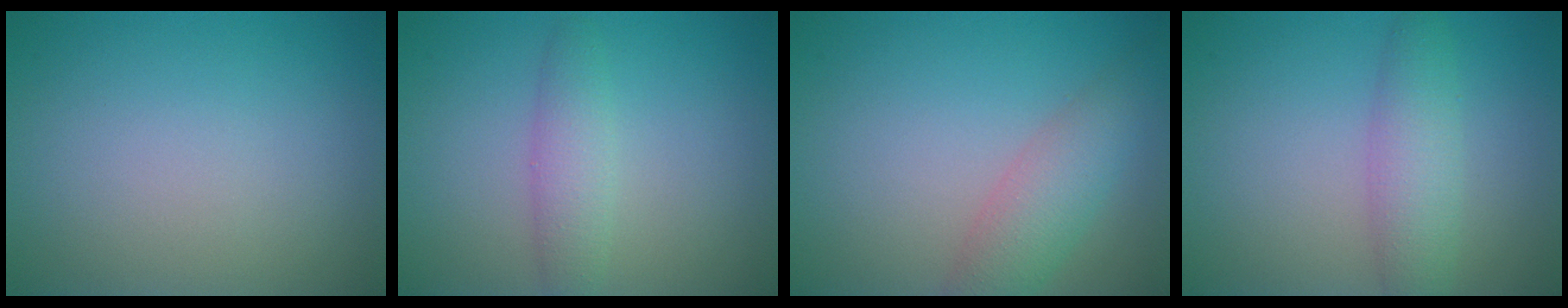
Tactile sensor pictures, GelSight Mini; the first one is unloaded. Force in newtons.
{"total": 2.5, "press": 2.5, "slide": 0.1}
{"total": 3.6, "press": 3.6, "slide": 0.2}
{"total": 3.5, "press": 3.5, "slide": 0.1}